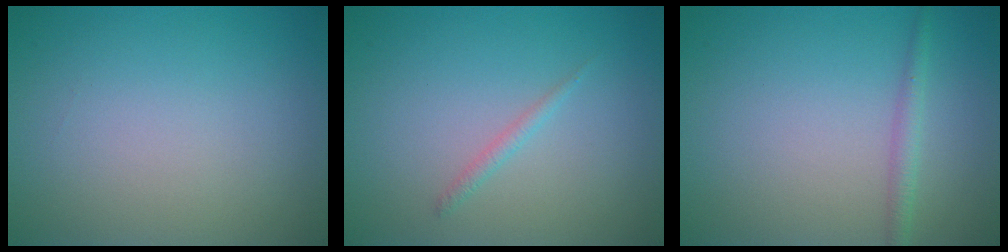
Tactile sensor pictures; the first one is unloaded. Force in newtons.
{"total": 0.9, "press": 0.9, "slide": 0.0}
{"total": 1.4, "press": 1.4, "slide": 0.1}